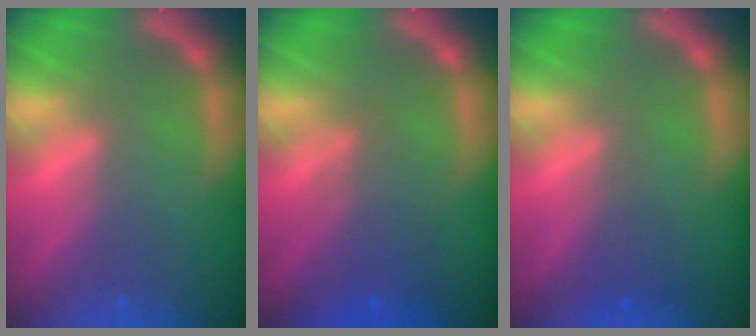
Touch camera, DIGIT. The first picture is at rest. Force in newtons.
{"total": 3.5}
{"total": 1.5}